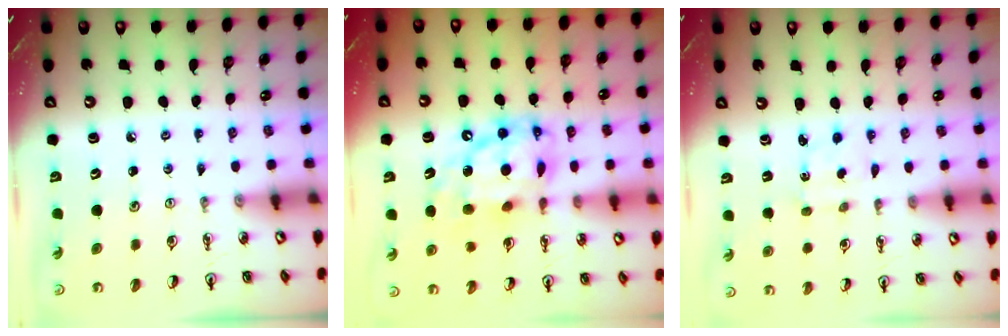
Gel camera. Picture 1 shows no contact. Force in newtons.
{"total": 15.9, "press": 15.9, "slide": 1.4}
{"total": 2.8, "press": 2.8, "slide": 0.5}